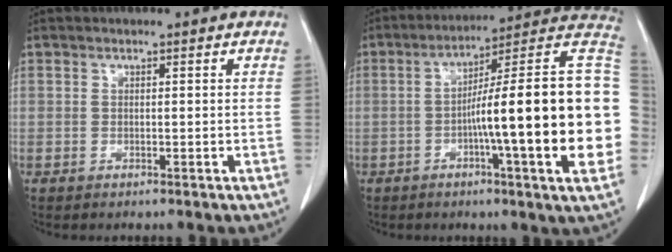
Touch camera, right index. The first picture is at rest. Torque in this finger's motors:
{"motor_torque": [2.14, 0.00, 1.02, 0.17]}